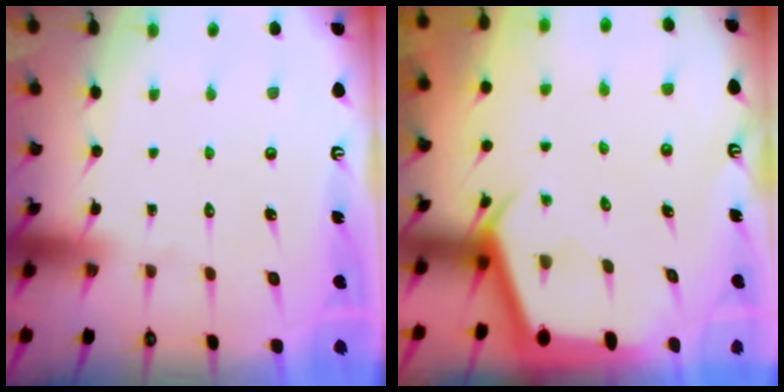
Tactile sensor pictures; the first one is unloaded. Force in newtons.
{"total": 2.8, "press": 2.8, "slide": 0.2}